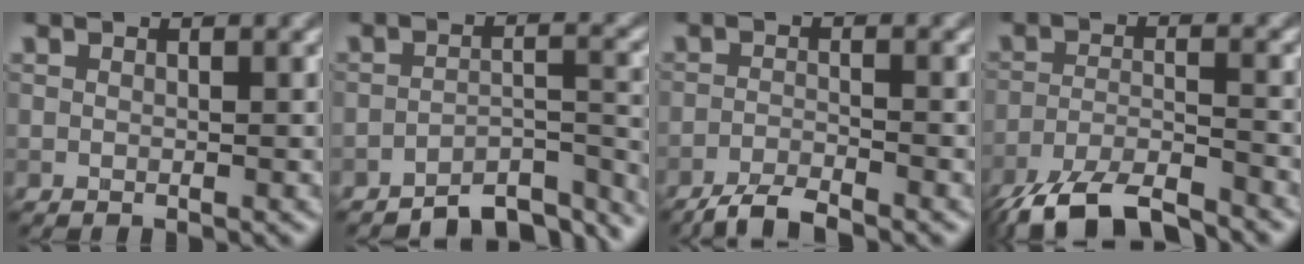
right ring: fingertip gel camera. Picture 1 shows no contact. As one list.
[{"total": 6.3, "force": [-5.8, 1.3, 2.0], "torque": [-0.027, -0.008, -0.082]}, {"total": 3.3, "force": [-3.0, 0.1, 1.4], "torque": [-0.033, 0.001, -0.061]}, {"total": 8.2, "force": [-7.0, 1.5, 4.0], "torque": [-0.083, -0.006, -0.128]}]